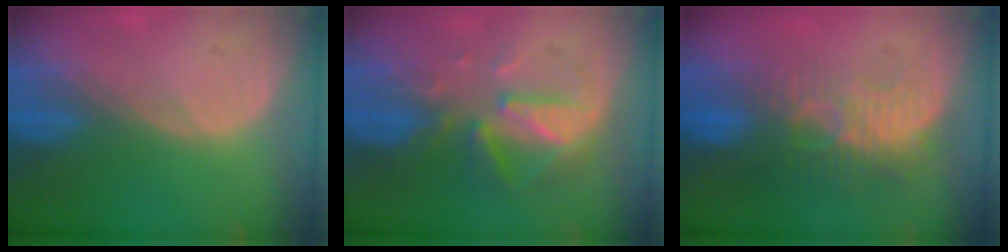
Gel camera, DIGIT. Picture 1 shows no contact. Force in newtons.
{"total": 8.1, "press": 7.6, "slide": 2.6}
{"total": 9.0, "press": 8.2, "slide": 3.8}